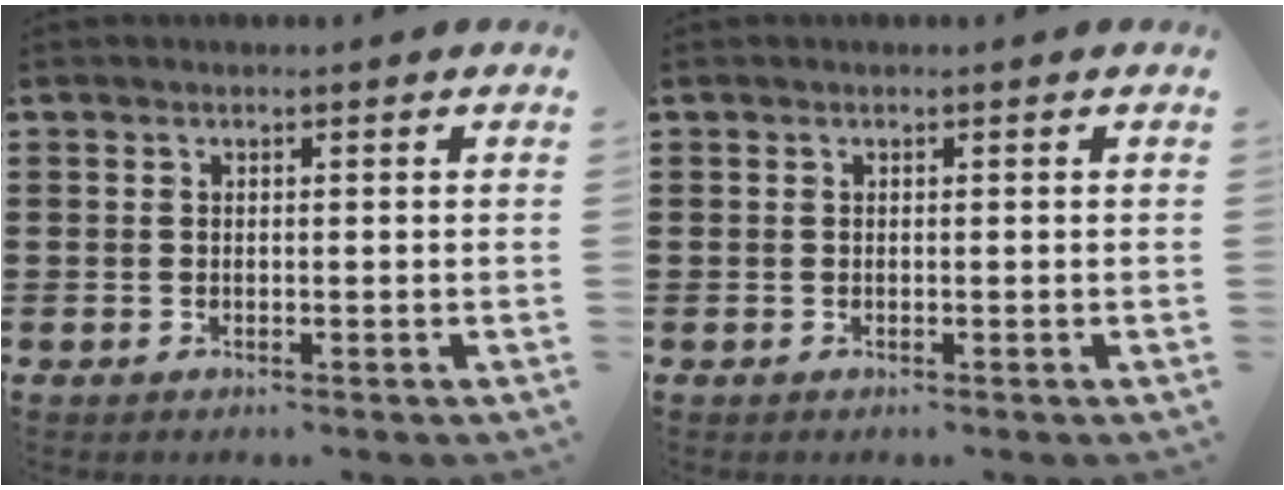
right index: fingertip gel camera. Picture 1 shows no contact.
{"total": 0.0}